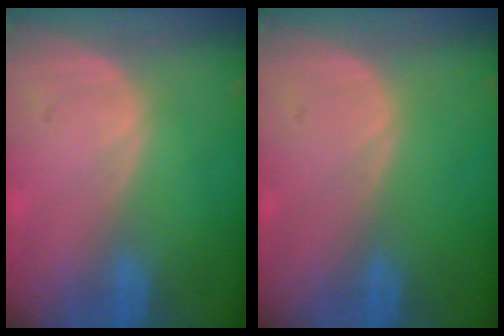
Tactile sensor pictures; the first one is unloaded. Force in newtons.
{"total": 0.0}